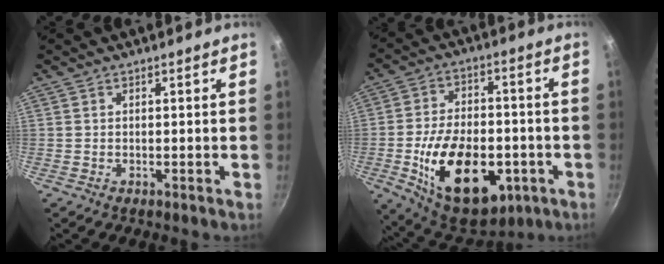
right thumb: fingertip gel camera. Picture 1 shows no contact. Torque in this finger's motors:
{"motor_torque": [-0.13, 1.18, 1.65, -1.12, 0.27]}